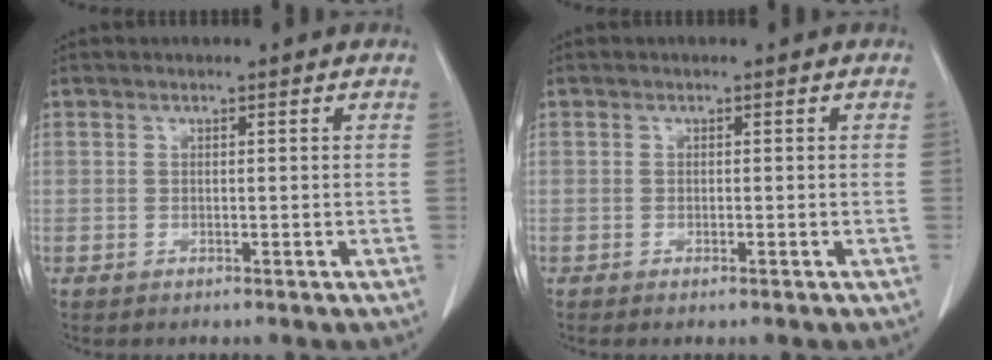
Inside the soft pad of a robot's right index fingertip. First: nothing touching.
{"total": 0.8, "force": [-0.5, 0.0, 0.6], "torque": [-0.015, -0.002, -0.005]}